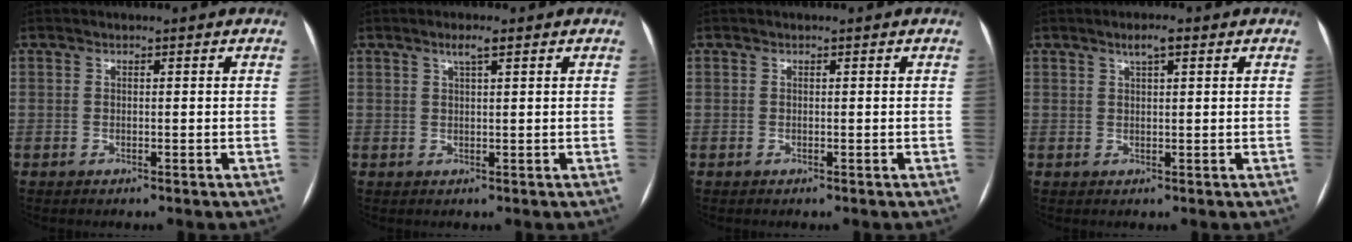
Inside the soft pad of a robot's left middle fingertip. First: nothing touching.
{"total": 2.0, "force": [1.2, 0.1, 1.6], "torque": [-0.032, 0.004, 0.022]}
{"total": 0.0}
{"total": 2.4, "force": [1.4, 0.4, 1.9], "torque": [-0.035, 0.007, 0.023]}